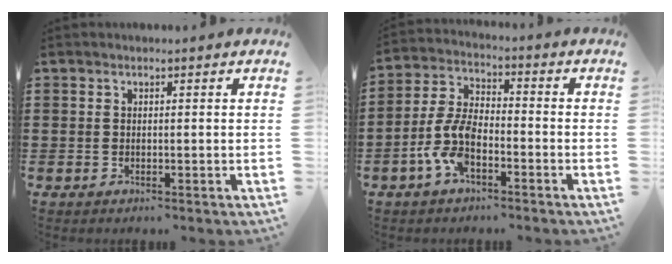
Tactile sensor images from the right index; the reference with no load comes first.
{"total": 8.0, "force": [-3.3, 3.6, 6.3], "torque": [-0.156, -0.004, -0.069]}